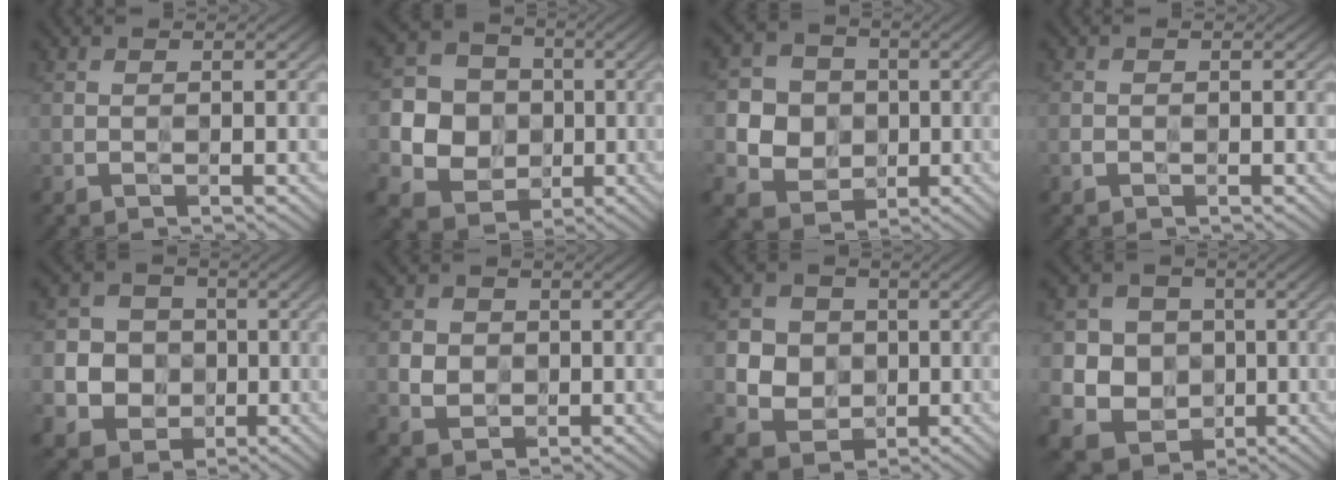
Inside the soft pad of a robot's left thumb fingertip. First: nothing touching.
{"total": 10.6, "force": [-1.2, 9.5, 4.6], "torque": [-0.122, -0.008, -0.044]}
{"total": 8.2, "force": [-0.6, 7.4, 3.3], "torque": [-0.094, 0.001, -0.029]}
{"total": 0.6, "force": [-0.4, 0.4, 0.1], "torque": [-0.003, -0.003, -0.008]}
{"total": 8.6, "force": [-1.4, 8.0, 2.9], "torque": [-0.087, -0.006, -0.052]}
{"total": 3.7, "force": [-0.2, 3.4, 1.4], "torque": [-0.043, 0.002, -0.013]}
{"total": 7.3, "force": [-0.3, 6.7, 2.8], "torque": [-0.085, 0.005, -0.022]}
{"total": 9.2, "force": [-0.9, 8.5, 3.5], "torque": [-0.100, -0.008, -0.039]}